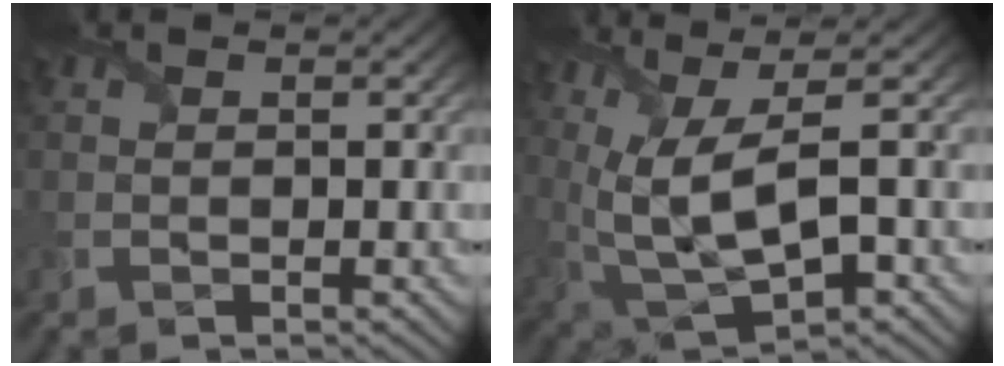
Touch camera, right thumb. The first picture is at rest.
{"total": 9.6, "force": [1.5, 3.4, 8.9], "torque": [-0.209, 0.000, 0.039]}